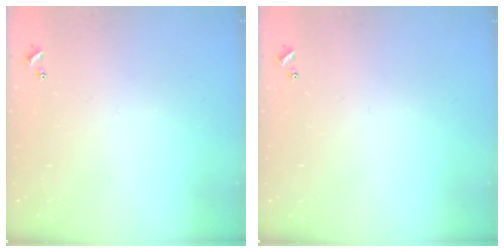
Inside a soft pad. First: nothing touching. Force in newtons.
{"total": 0.0}